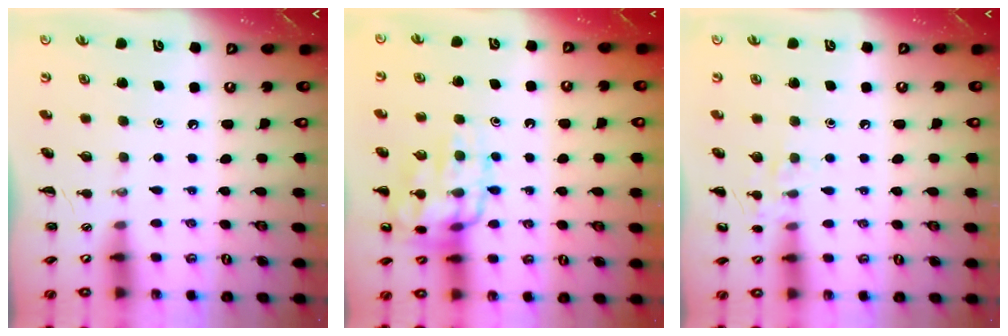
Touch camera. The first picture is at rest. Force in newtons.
{"total": 14.7, "press": 14.6, "slide": 1.6}
{"total": 6.9, "press": 6.7, "slide": 1.8}